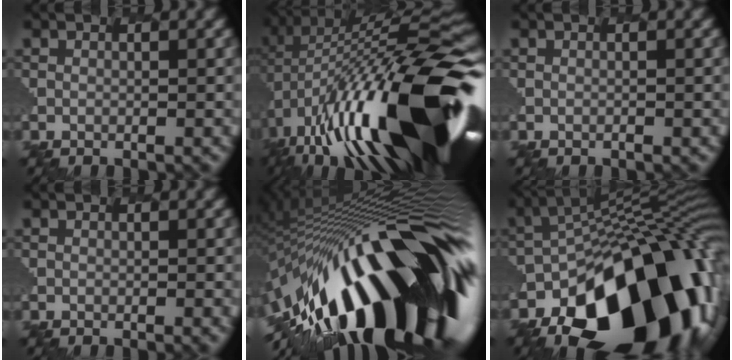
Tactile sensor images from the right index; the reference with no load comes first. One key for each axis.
{"total": 19.3, "fx": -4.0, "fy": 7.6, "fz": 17.3, "tx": -0.290, "ty": -0.011, "tz": -0.069}
{"total": 0.0}
{"total": 1.1, "fx": -0.1, "fy": 0.4, "fz": 1.0, "tx": -0.009, "ty": 0.003, "tz": -0.006}
{"total": 19.0, "fx": -5.5, "fy": 8.2, "fz": 16.2, "tx": -0.269, "ty": -0.019, "tz": -0.113}
{"total": 18.5, "fx": -10.3, "fy": 9.4, "fz": 12.1, "tx": -0.195, "ty": -0.031, "tz": -0.155}